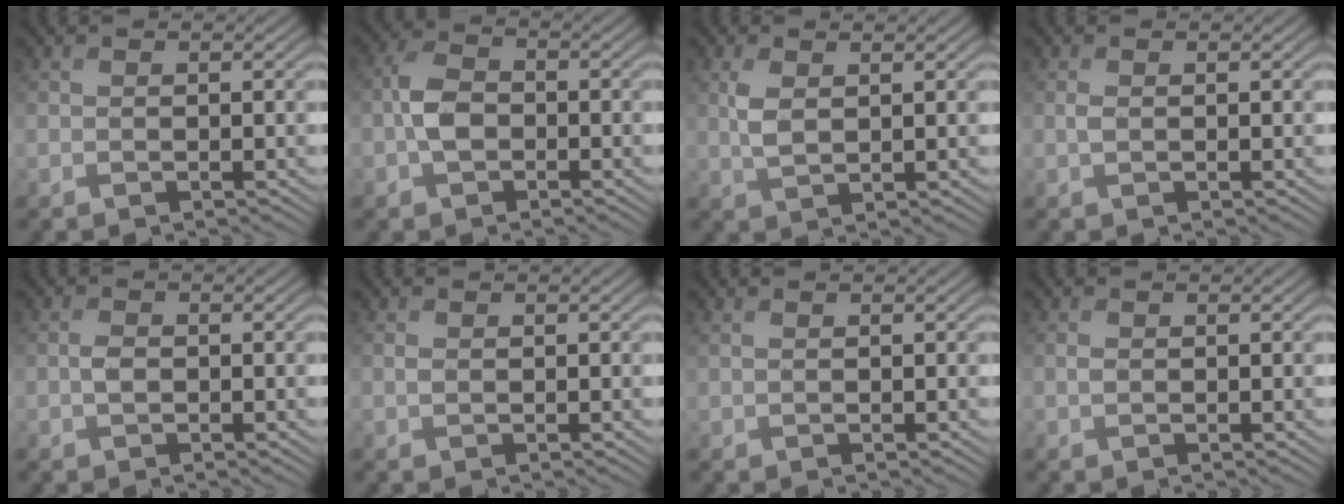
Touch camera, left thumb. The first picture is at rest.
{"total": 4.0, "force": [-0.8, 2.8, 2.8], "torque": [-0.058, 0.010, -0.025]}
{"total": 2.6, "force": [1.5, 0.9, 2.0], "torque": [-0.050, 0.006, 0.032]}
{"total": 0.8, "force": [0.5, 0.1, 0.6], "torque": [-0.015, 0.006, 0.009]}
{"total": 0.9, "force": [0.3, 0.5, 0.7], "torque": [-0.014, 0.007, 0.001]}
{"total": 0.7, "force": [0.6, 0.2, 0.3], "torque": [-0.007, 0.004, 0.010]}
{"total": 0.9, "force": [0.8, -0.4, -0.1], "torque": [0.003, 0.007, 0.015]}
{"total": 0.7, "force": [0.5, 0.2, 0.4], "torque": [-0.008, 0.005, 0.008]}